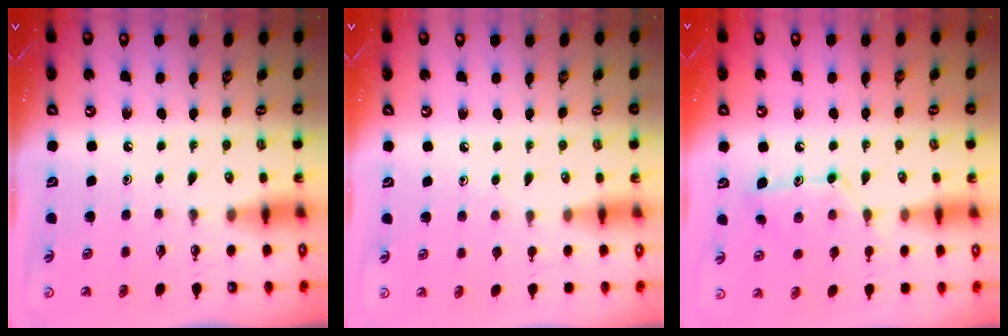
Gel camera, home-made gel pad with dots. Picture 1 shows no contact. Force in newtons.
{"total": 4.9, "press": 4.8, "slide": 0.7}
{"total": 11.7, "press": 11.7, "slide": 0.1}